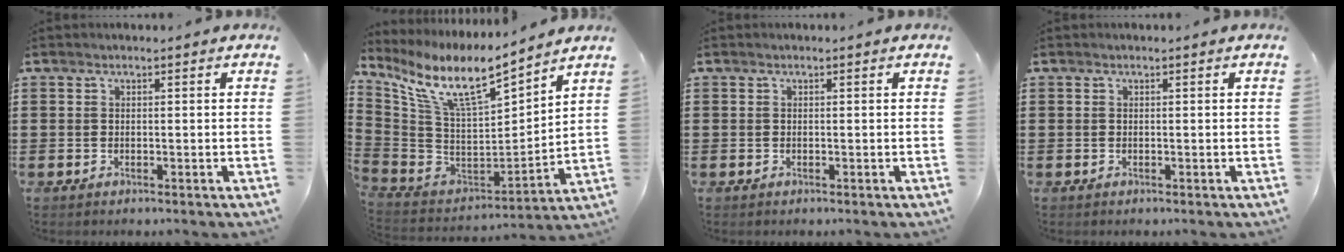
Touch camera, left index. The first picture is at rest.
{"total": 11.7, "force": [8.4, 2.6, 7.7], "torque": [-0.181, -0.056, 0.143]}
{"total": 0.0}
{"total": 0.0}